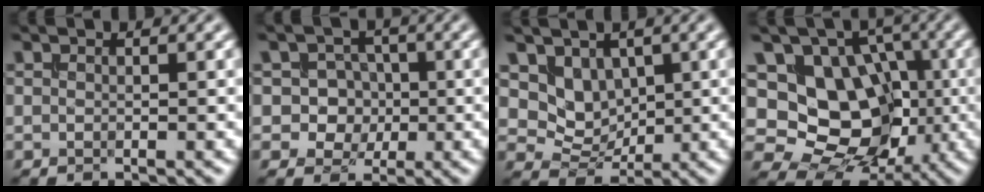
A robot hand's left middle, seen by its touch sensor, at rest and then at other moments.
{"total": 4.4, "force": [-0.3, 3.9, 1.9], "torque": [-0.011, 0.013, -0.025]}
{"total": 4.0, "force": [1.4, 3.1, 2.0], "torque": [-0.040, -0.014, 0.024]}
{"total": 12.4, "force": [0.2, 10.3, 7.0], "torque": [-0.104, 0.011, -0.020]}